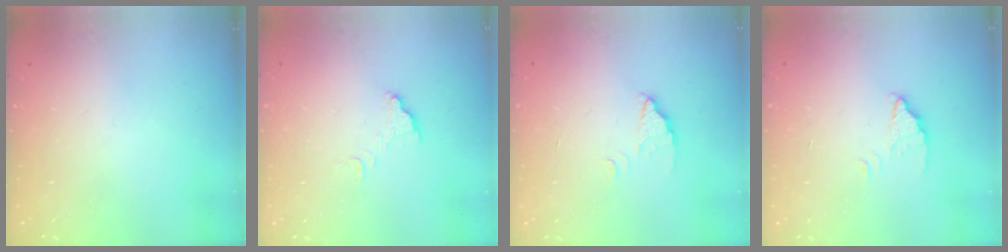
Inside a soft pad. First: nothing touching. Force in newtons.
{"total": 5.2, "press": 5.2, "slide": 0.3}
{"total": 2.7, "press": 2.6, "slide": 0.4}
{"total": 2.6, "press": 2.6, "slide": 0.2}